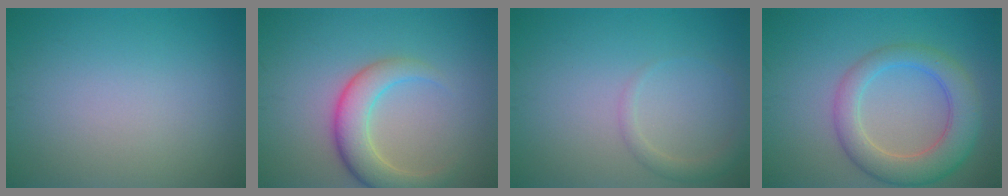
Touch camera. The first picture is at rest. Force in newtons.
{"total": 4.7, "press": 4.7, "slide": 0.3}
{"total": 1.5, "press": 1.5, "slide": 0.1}
{"total": 5.7, "press": 5.7, "slide": 0.4}